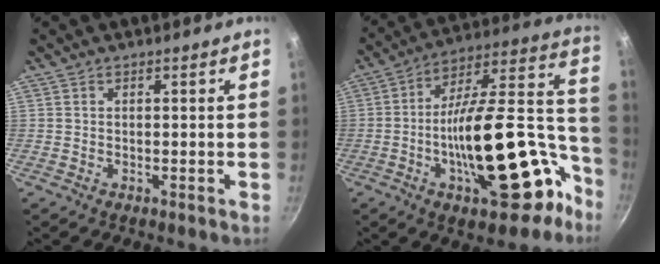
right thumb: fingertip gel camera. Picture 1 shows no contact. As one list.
[{"total": 28.5, "force": [-10.5, 12.8, 23.2], "torque": [-0.302, 0.079, -0.157]}]